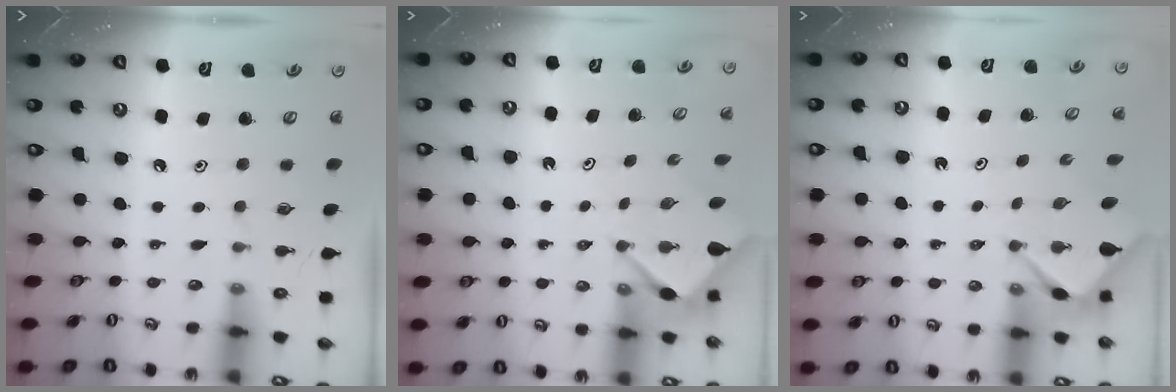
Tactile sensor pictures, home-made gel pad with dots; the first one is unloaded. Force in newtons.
{"total": 2.9, "press": 2.9, "slide": 0.3}
{"total": 2.8, "press": 2.8, "slide": 0.2}